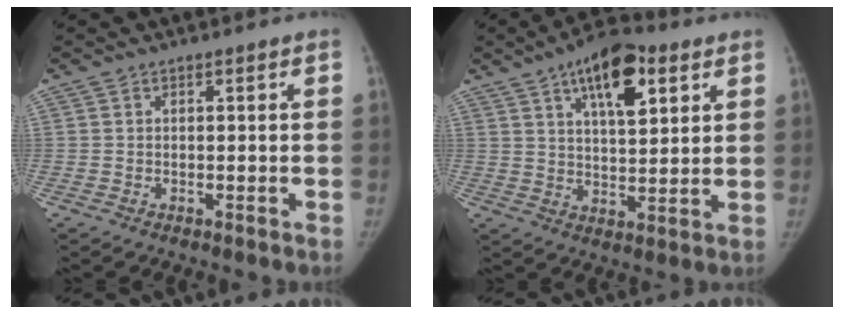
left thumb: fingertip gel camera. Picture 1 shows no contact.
{"total": 13.5, "force": [6.6, 6.0, 10.1], "torque": [-0.125, -0.016, 0.100]}